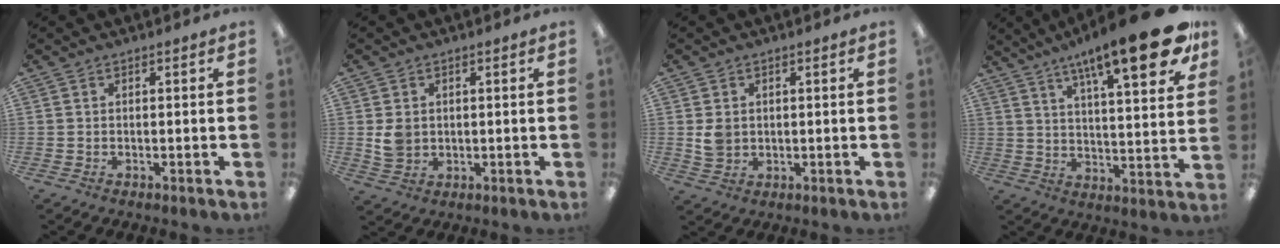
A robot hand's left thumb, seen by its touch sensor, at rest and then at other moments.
{"total": 4.9, "force": [0.7, 4.3, 2.3], "torque": [-0.029, 0.003, 0.014]}
{"total": 4.3, "force": [0.7, 3.8, 2.0], "torque": [-0.023, 0.001, 0.013]}
{"total": 19.6, "force": [12.4, 4.5, 14.5], "torque": [-0.209, -0.074, 0.191]}